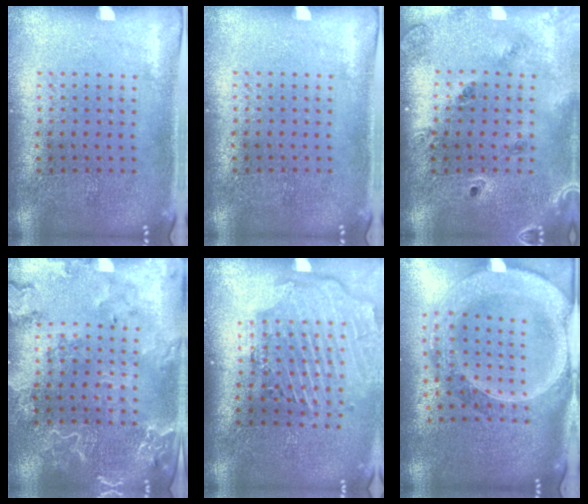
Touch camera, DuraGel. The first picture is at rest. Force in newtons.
{"total": 0.0}
{"total": 1.4, "press": 1.3, "slide": 0.3}
{"total": 2.5, "press": 2.4, "slide": 0.8}
{"total": 2.8, "press": 2.3, "slide": 1.7}
{"total": 2.9, "press": 2.5, "slide": 1.5}